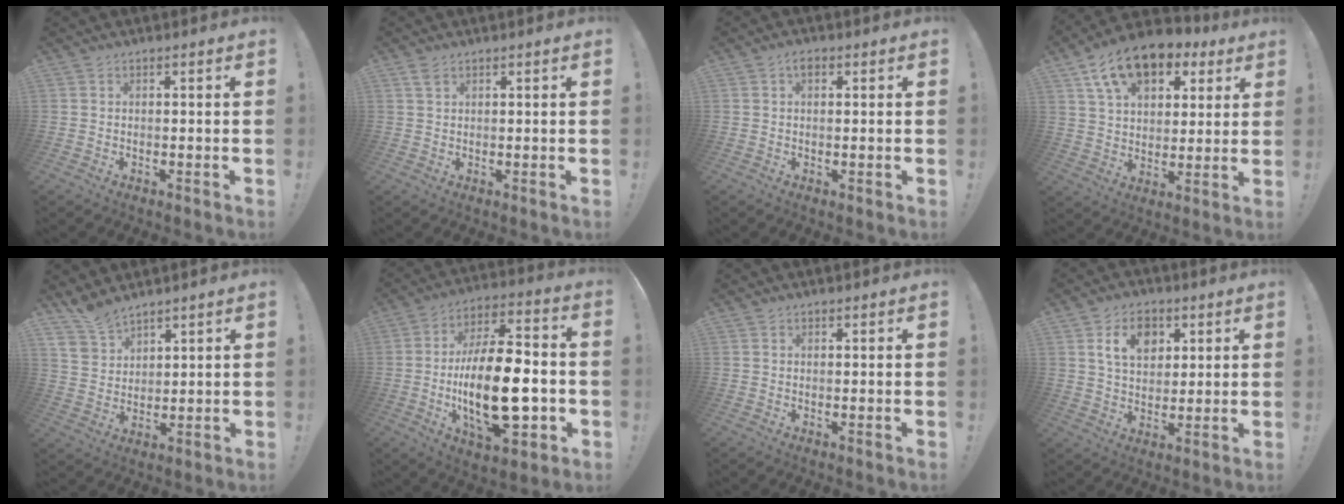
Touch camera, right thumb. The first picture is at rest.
{"total": 2.1, "force": [1.3, 1.2, 1.2], "torque": [-0.016, -0.001, 0.023]}
{"total": 2.6, "force": [1.1, 1.6, 1.7], "torque": [-0.019, -0.001, 0.017]}
{"total": 15.4, "force": [8.9, 9.2, 8.5], "torque": [-0.136, -0.049, 0.163]}
{"total": 7.9, "force": [7.0, 3.4, 1.3], "torque": [-0.034, -0.052, 0.140]}
{"total": 24.8, "force": [-4.3, 11.6, 21.5], "torque": [-0.385, 0.016, -0.067]}
{"total": 0.5, "force": [0.5, 0.2, -0.2], "torque": [0.012, -0.004, 0.008]}
{"total": 11.1, "force": [4.9, 8.0, 5.9], "torque": [-0.080, -0.015, 0.090]}